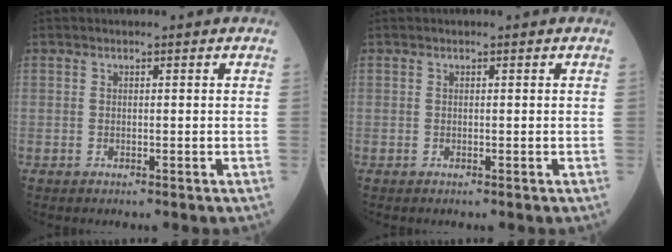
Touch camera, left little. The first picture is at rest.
{"total": 0.0}